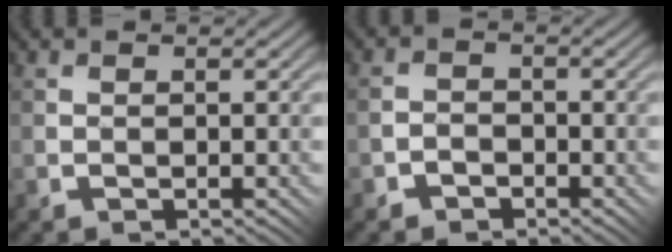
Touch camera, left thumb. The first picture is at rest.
{"total": 1.6, "force": [-1.3, 0.9, 0.2], "torque": [0.008, 0.008, -0.034]}